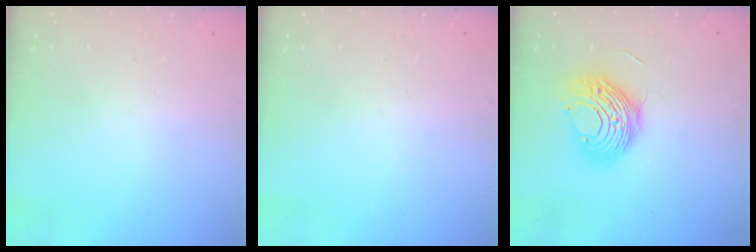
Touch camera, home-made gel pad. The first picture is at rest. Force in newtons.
{"total": 0.0}
{"total": 11.0, "press": 11.0, "slide": 0.6}